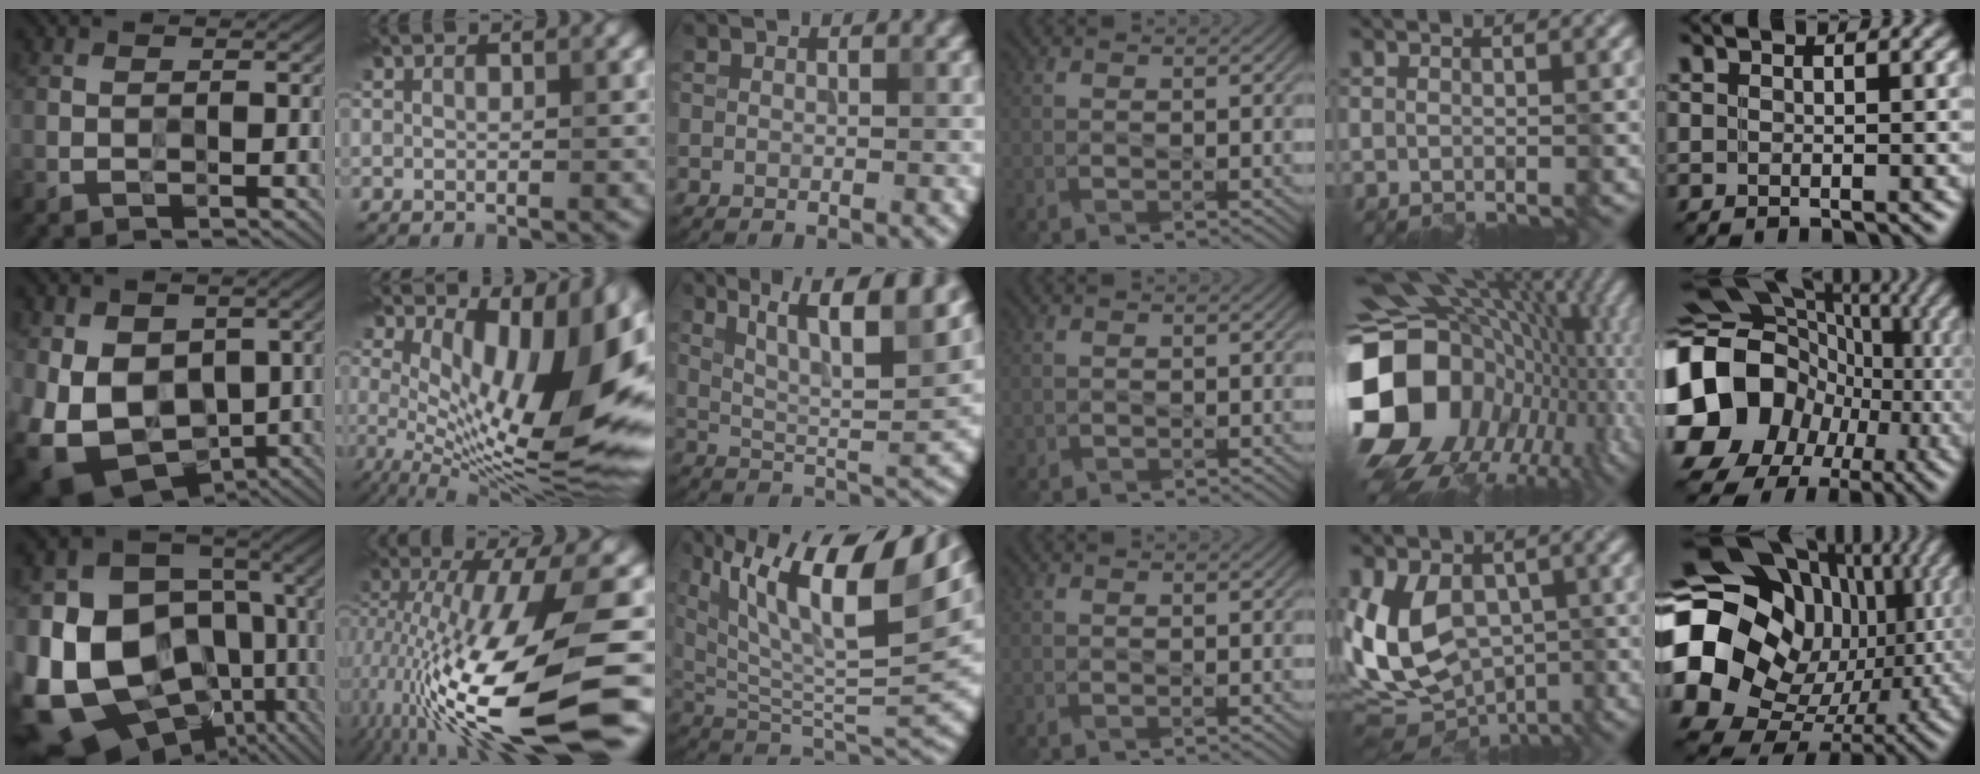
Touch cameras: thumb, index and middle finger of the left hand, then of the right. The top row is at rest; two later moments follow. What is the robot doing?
{"motion": "wipe", "object": "plastic plate"}